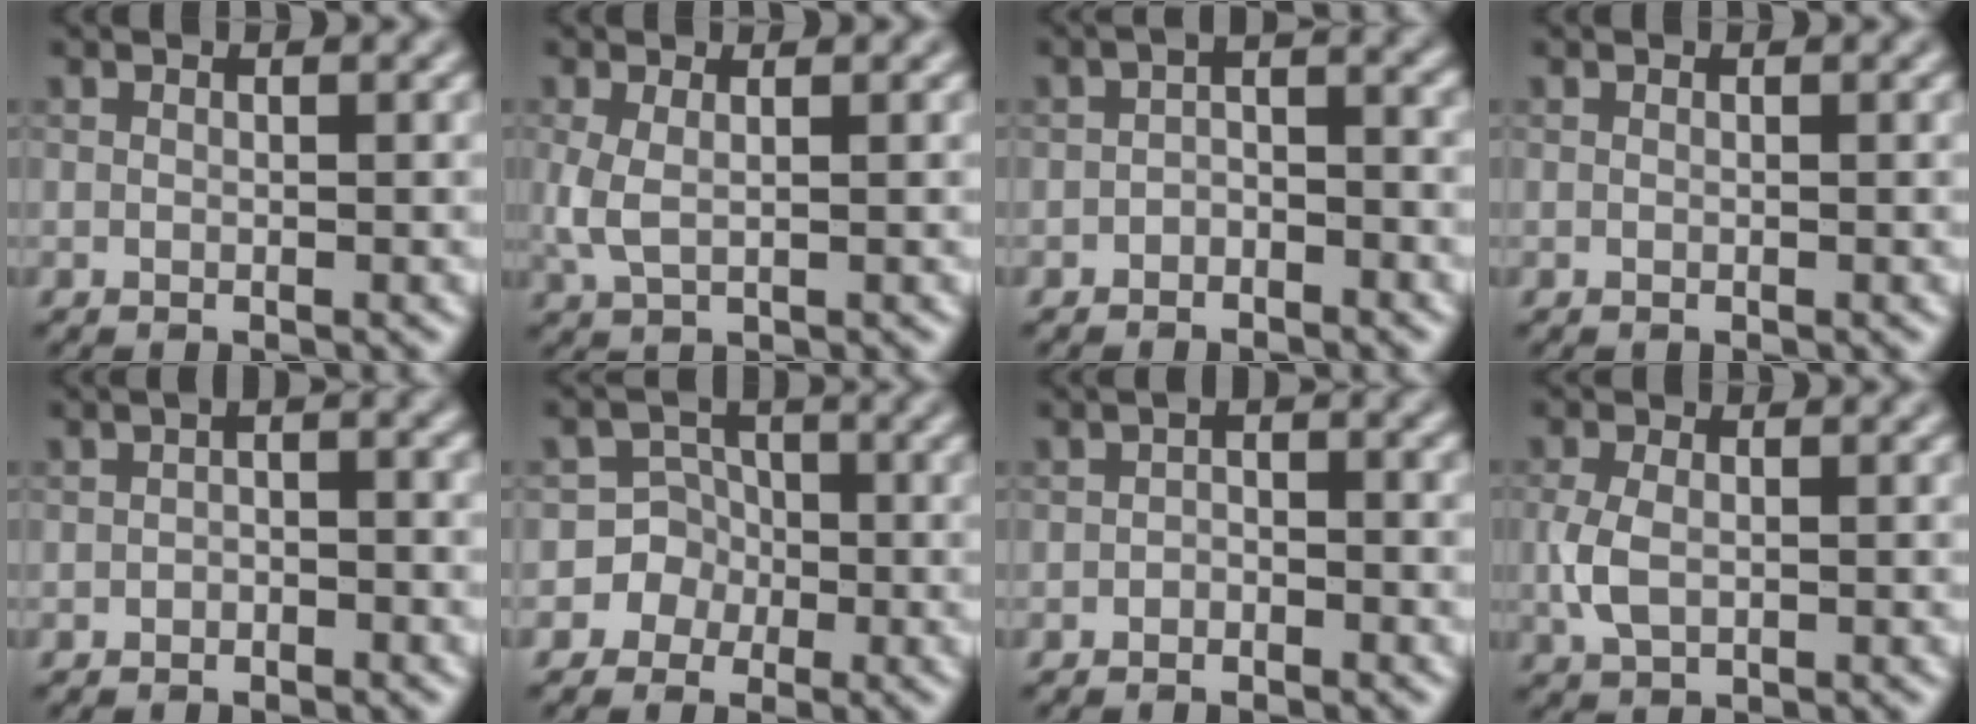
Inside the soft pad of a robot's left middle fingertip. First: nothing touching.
{"total": 2.1, "force": [0.2, 1.0, 1.9], "torque": [-0.051, 0.000, 0.005]}
{"total": 2.0, "force": [-1.1, 1.1, 1.3], "torque": [-0.023, 0.008, -0.025]}
{"total": 0.0}
{"total": 1.5, "force": [-0.6, 0.8, 1.1], "torque": [-0.021, 0.005, -0.013]}
{"total": 5.4, "force": [-2.0, 5.1, -0.1], "torque": [0.031, 0.018, -0.052]}
{"total": 1.3, "force": [-0.7, 0.8, 0.7], "torque": [-0.014, 0.005, -0.016]}
{"total": 2.7, "force": [-0.2, 1.8, 2.0], "torque": [-0.053, -0.003, -0.003]}